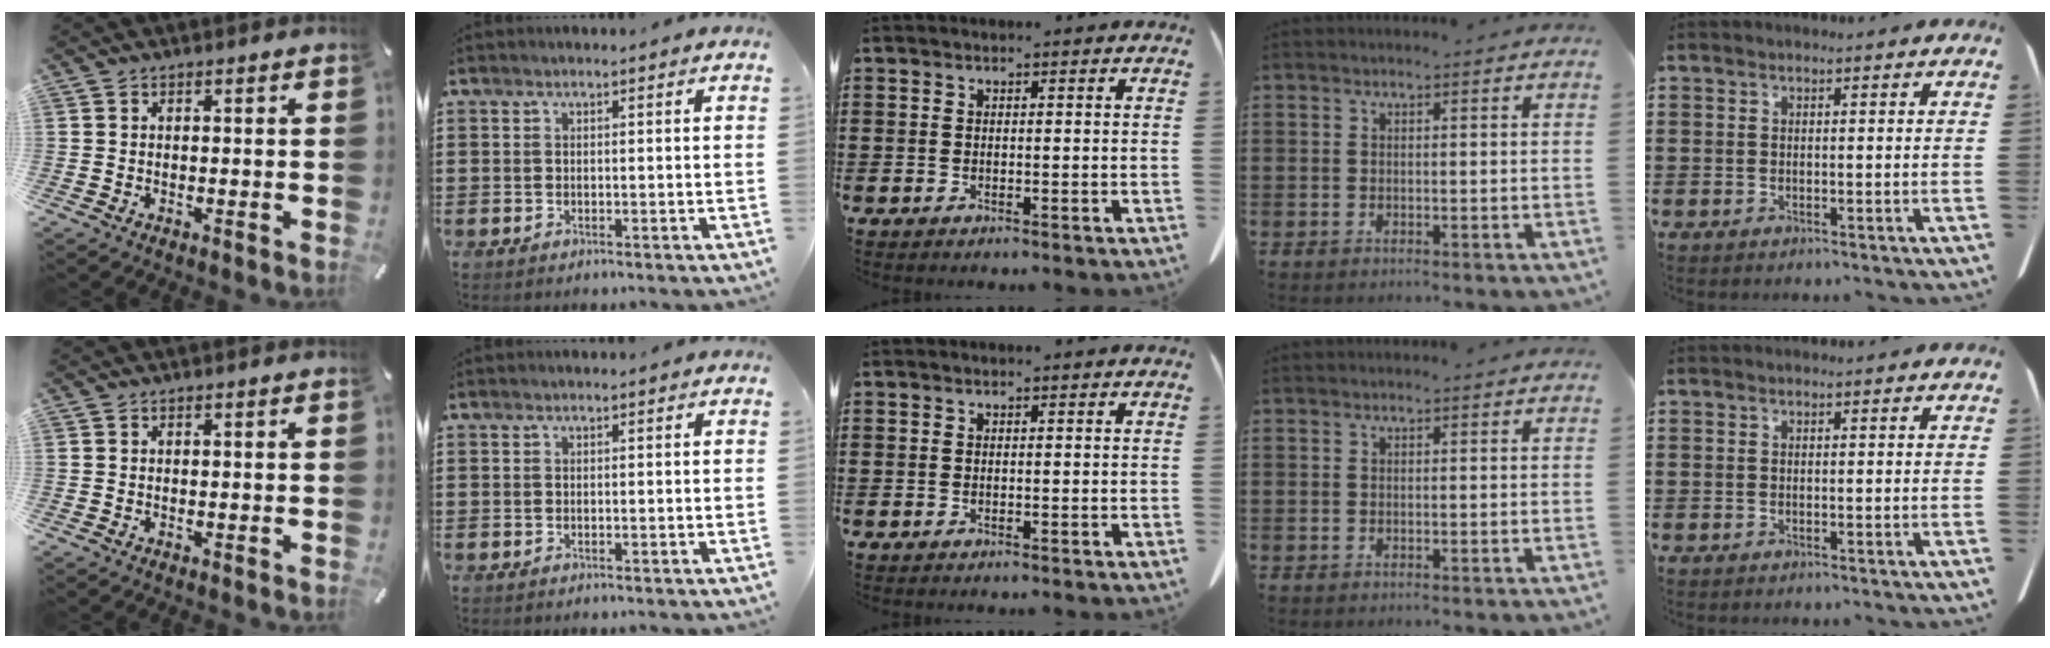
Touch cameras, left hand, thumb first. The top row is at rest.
{}